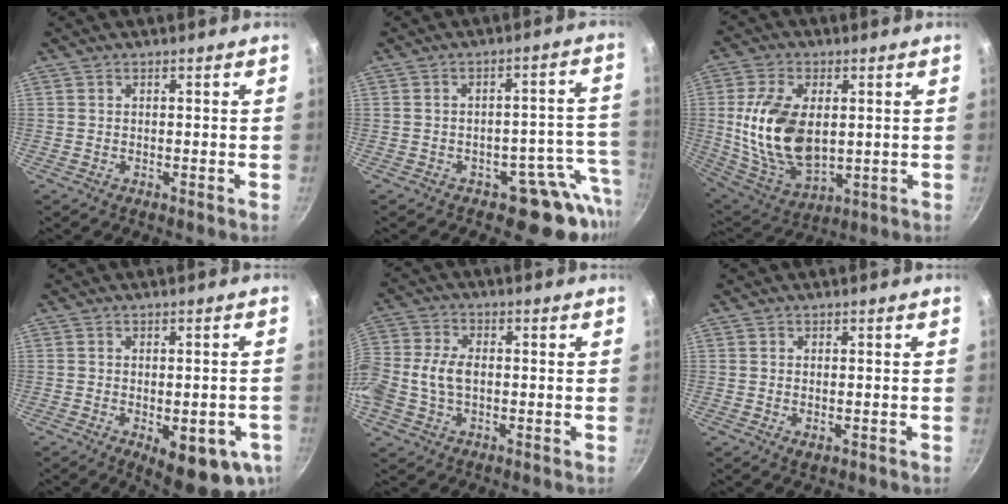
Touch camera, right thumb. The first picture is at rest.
{"total": 9.7, "force": [-5.4, 6.3, 5.1], "torque": [0.020, 0.054, -0.060]}
{"total": 17.5, "force": [1.4, 10.4, 14.0], "torque": [-0.252, -0.014, 0.040]}
{"total": 13.2, "force": [-4.4, 5.4, 11.2], "torque": [-0.109, -0.006, -0.047]}
{"total": 10.9, "force": [-0.9, 7.4, 7.9], "torque": [-0.168, 0.024, -0.031]}
{"total": 1.8, "force": [-0.4, 1.0, 1.5], "torque": [-0.026, -0.004, -0.003]}